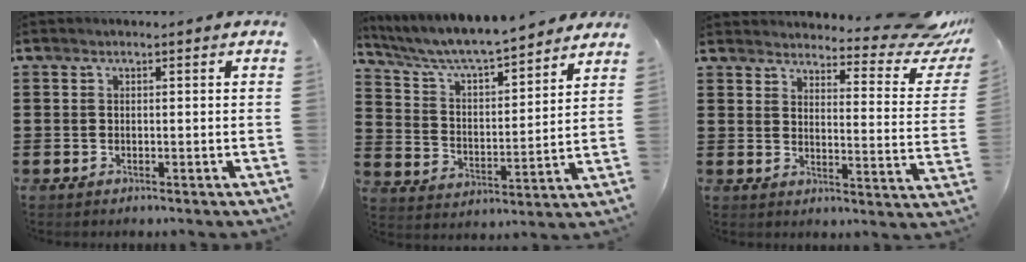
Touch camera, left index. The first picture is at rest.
{"total": 6.3, "force": [5.8, 0.8, 2.4], "torque": [-0.074, -0.037, 0.094]}
{"total": 5.4, "force": [4.9, 0.7, 2.2], "torque": [-0.035, -0.047, 0.077]}